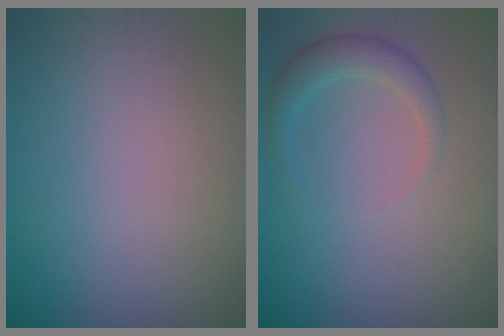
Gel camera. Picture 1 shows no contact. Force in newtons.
{"total": 2.2, "press": 2.2, "slide": 0.2}